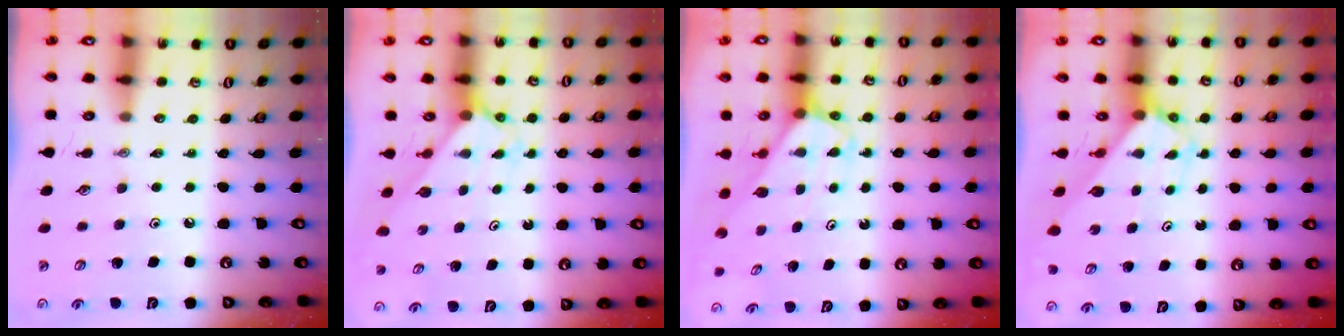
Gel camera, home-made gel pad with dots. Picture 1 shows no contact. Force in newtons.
{"total": 2.3, "press": 2.3, "slide": 0.2}
{"total": 2.8, "press": 2.8, "slide": 0.1}
{"total": 2.7, "press": 2.7, "slide": 0.2}